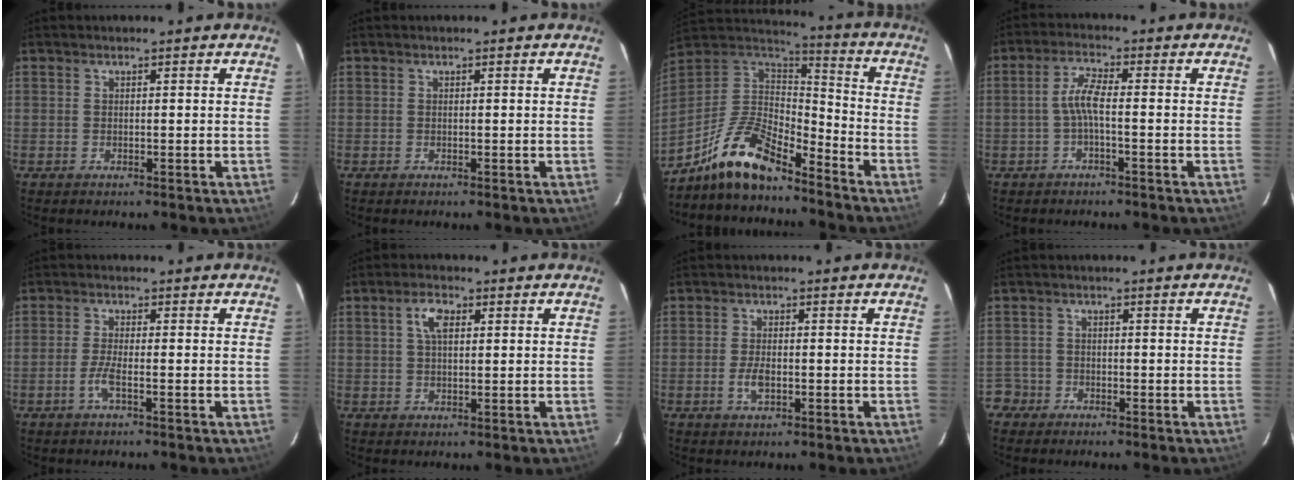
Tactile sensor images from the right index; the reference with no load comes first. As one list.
[{"total": 0.0}, {"total": 15.5, "force": [-11.8, 4.8, 8.8], "torque": [-0.193, 0.002, -0.229]}, {"total": 3.7, "force": [-1.0, 0.6, 3.6], "torque": [-0.078, 0.010, -0.022]}, {"total": 2.8, "force": [-1.4, 0.1, 2.4], "torque": [-0.056, -0.002, -0.031]}, {"total": 3.9, "force": [1.3, 1.9, 3.1], "torque": [-0.060, 0.010, 0.024]}, {"total": 3.1, "force": [-1.0, 1.5, 2.6], "torque": [-0.054, -0.002, -0.017]}, {"total": 3.5, "force": [-2.0, 2.9, -0.1], "torque": [-0.001, 0.021, -0.040]}]